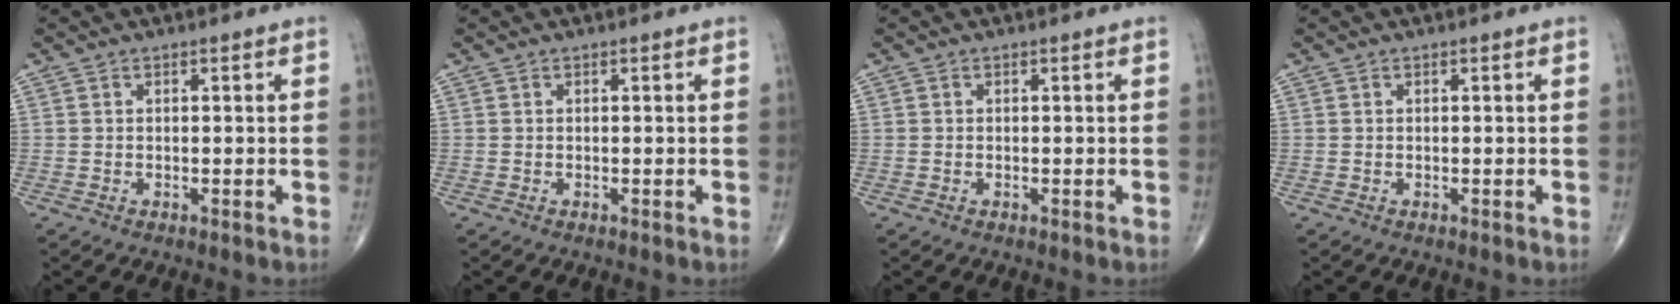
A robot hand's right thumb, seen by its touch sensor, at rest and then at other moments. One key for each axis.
{"total": 0.0}
{"total": 0.0}
{"total": 0.0}